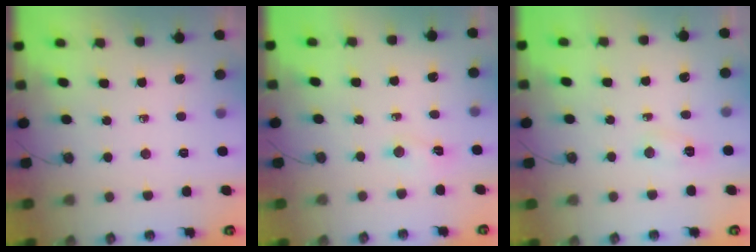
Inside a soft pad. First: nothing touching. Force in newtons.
{"total": 2.8, "press": 2.7, "slide": 0.7}
{"total": 5.3, "press": 5.3, "slide": 0.6}